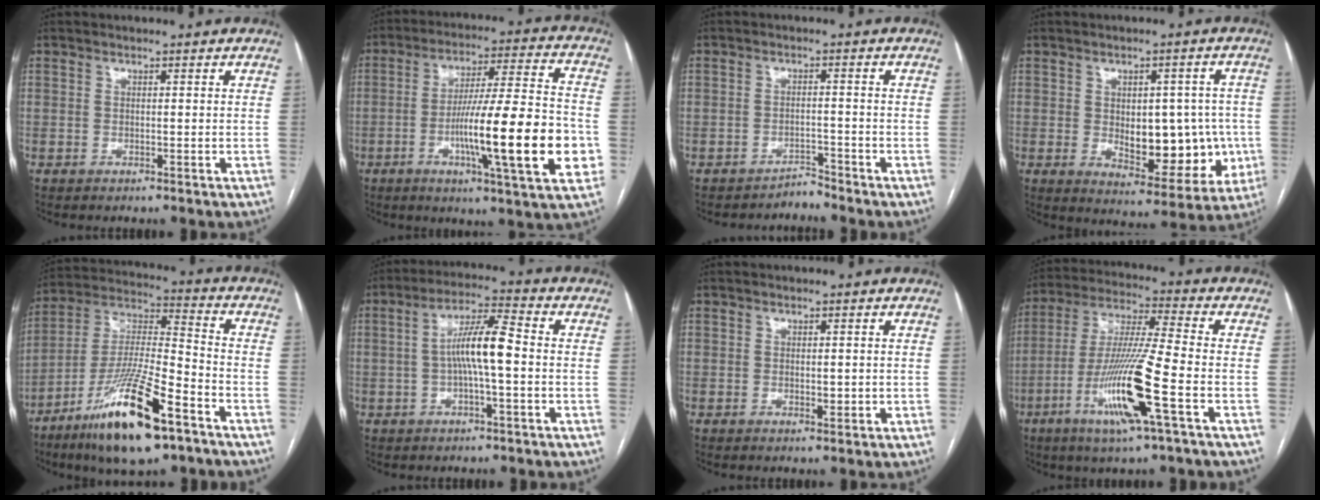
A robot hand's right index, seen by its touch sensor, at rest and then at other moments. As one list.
[{"total": 19.6, "force": [-4.9, 1.2, 19.0], "torque": [-0.278, -0.001, -0.073]}, {"total": 2.2, "force": [-2.1, 0.1, -0.7], "torque": [0.024, -0.004, -0.034]}, {"total": 12.7, "force": [-1.2, 6.6, 10.7], "torque": [-0.130, 0.012, 0.005]}, {"total": 18.9, "force": [-10.8, 3.0, 15.2], "torque": [-0.313, -0.029, -0.190]}, {"total": 8.0, "force": [-0.5, 0.9, 8.0], "torque": [-0.149, 0.019, -0.014]}, {"total": 1.4, "force": [-0.1, 0.6, 1.2], "torque": [-0.016, -0.002, 0.001]}, {"total": 14.9, "force": [-5.7, -0.3, 13.8], "torque": [-0.281, -0.017, -0.111]}]